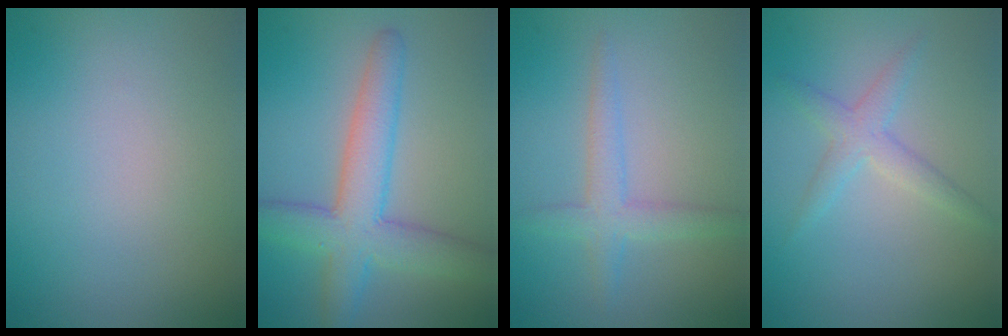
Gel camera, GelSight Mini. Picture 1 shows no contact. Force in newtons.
{"total": 6.2, "press": 6.2, "slide": 0.3}
{"total": 2.7, "press": 2.7, "slide": 0.2}
{"total": 2.2, "press": 2.2, "slide": 0.1}